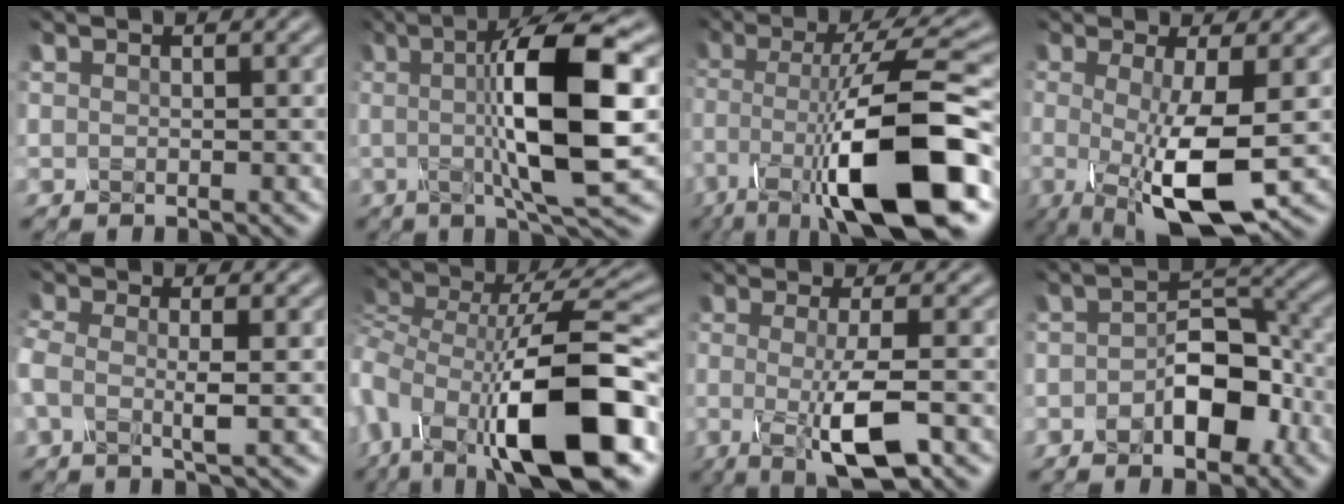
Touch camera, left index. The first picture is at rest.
{"total": 11.0, "force": [0.0, 2.2, 10.8], "torque": [-0.164, 0.002, 0.000]}
{"total": 12.8, "force": [-4.4, 2.8, 11.6], "torque": [-0.164, 0.005, -0.083]}
{"total": 8.4, "force": [-2.2, 2.0, 7.8], "torque": [-0.134, -0.013, -0.039]}
{"total": 3.0, "force": [-1.0, 0.8, 2.7], "torque": [-0.058, 0.000, -0.027]}
{"total": 14.4, "force": [-6.2, 5.5, 11.8], "torque": [-0.194, -0.004, -0.110]}
{"total": 5.6, "force": [-1.8, 1.1, 5.2], "torque": [-0.082, -0.011, -0.034]}
{"total": 6.2, "force": [-2.8, 3.3, 4.5], "torque": [-0.058, 0.002, -0.050]}